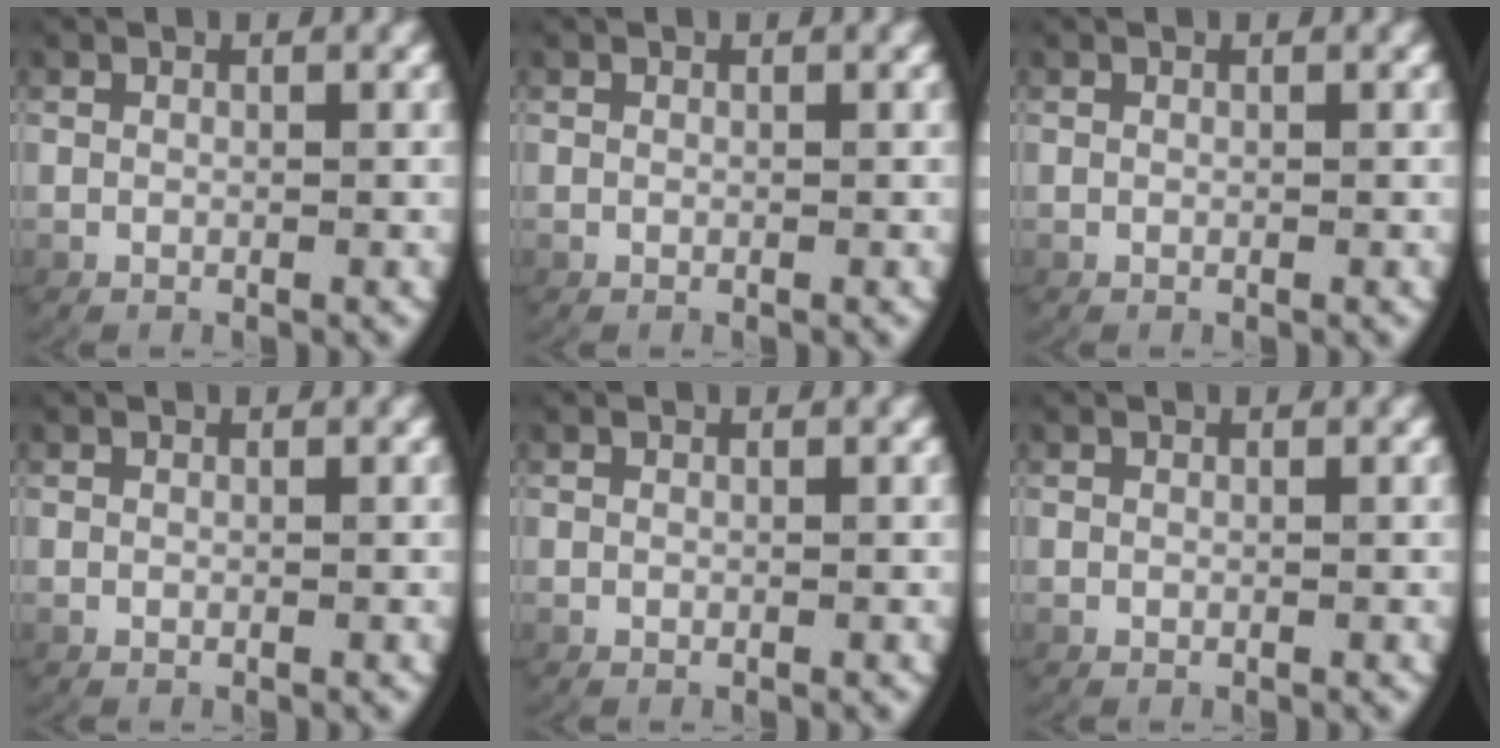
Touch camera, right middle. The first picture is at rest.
{"total": 1.4, "force": [0.1, -1.3, -0.4], "torque": [0.005, -0.007, 0.011]}
{"total": 0.0}
{"total": 0.0}
{"total": 0.0}
{"total": 0.0}